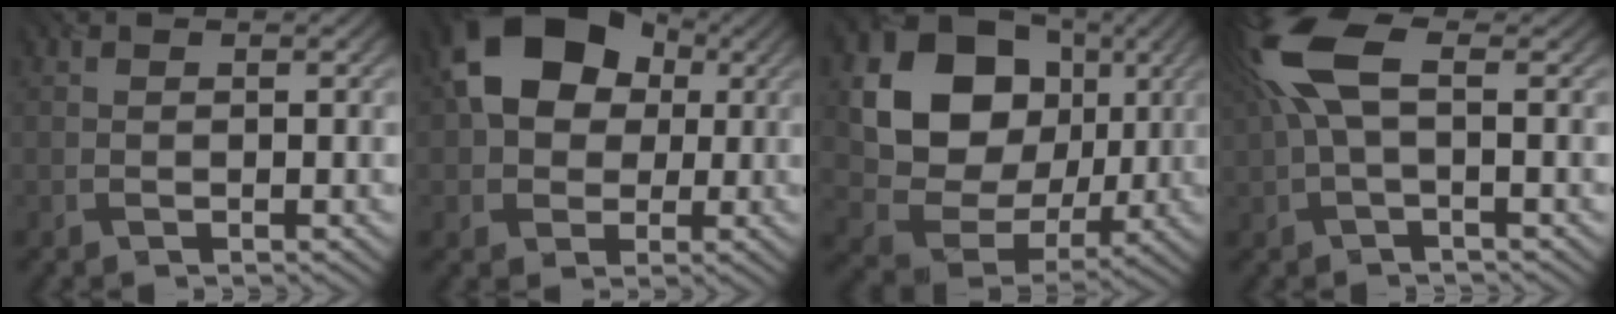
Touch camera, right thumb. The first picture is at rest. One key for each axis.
{"total": 12.7, "fx": 3.3, "fy": 9.6, "fz": 7.7, "tx": -0.132, "ty": 0.017, "tz": 0.047}
{"total": 15.6, "fx": 3.8, "fy": 12.7, "fz": 8.2, "tx": -0.175, "ty": 0.008, "tz": 0.072}
{"total": 7.5, "fx": 1.8, "fy": 2.8, "fz": 6.7, "tx": -0.160, "ty": 0.018, "tz": 0.022}